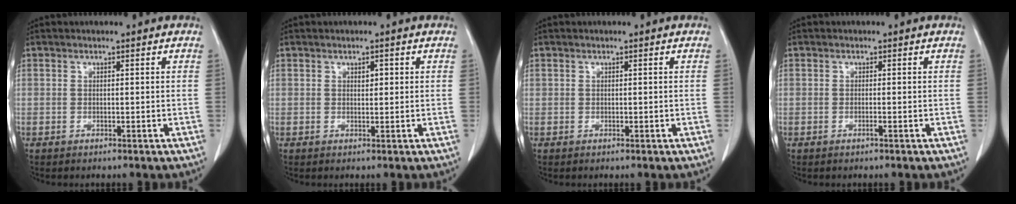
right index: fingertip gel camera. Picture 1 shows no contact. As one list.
[{"total": 1.2, "force": [0.4, 0.6, 0.9], "torque": [-0.012, 0.000, 0.007]}, {"total": 0.0}, {"total": 0.6, "force": [-0.3, -0.1, 0.5], "torque": [-0.012, -0.001, -0.005]}]